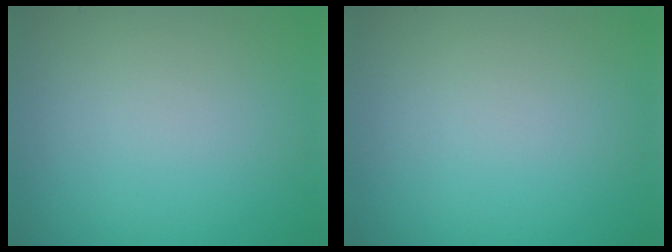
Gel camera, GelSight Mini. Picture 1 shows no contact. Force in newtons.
{"total": 0.0}